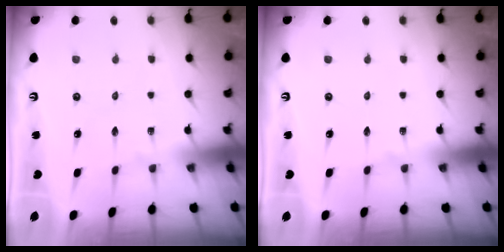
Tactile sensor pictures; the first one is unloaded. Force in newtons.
{"total": 0.0}